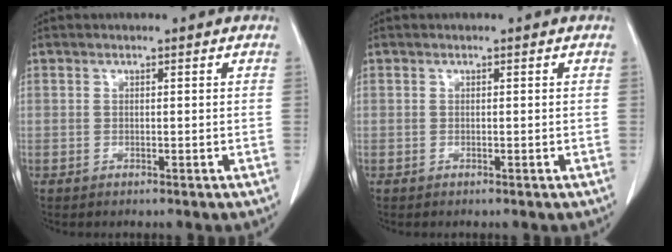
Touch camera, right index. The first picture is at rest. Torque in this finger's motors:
{"motor_torque": [-0.03, 0.01, 0.00, 0.00]}